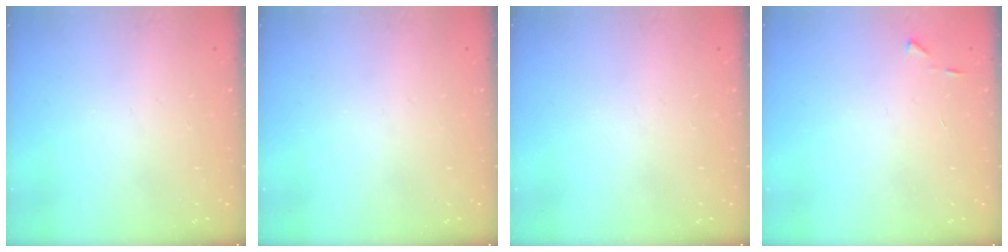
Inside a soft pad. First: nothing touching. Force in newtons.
{"total": 0.0}
{"total": 0.0}
{"total": 2.7, "press": 2.7, "slide": 0.3}